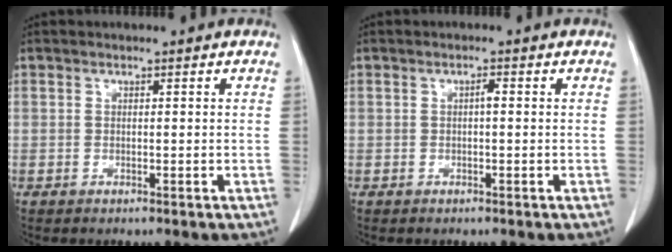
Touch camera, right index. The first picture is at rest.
{"total": 1.0, "force": [0.0, 0.2, 0.9], "torque": [-0.016, 0.003, 0.000]}